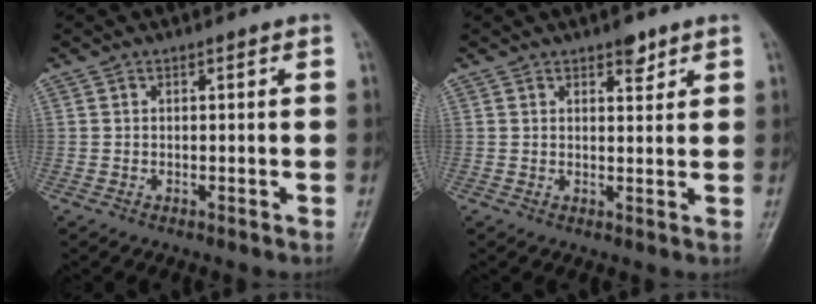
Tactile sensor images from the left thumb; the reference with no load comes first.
{"total": 2.9, "force": [2.1, 1.3, 1.6], "torque": [-0.011, -0.012, 0.030]}